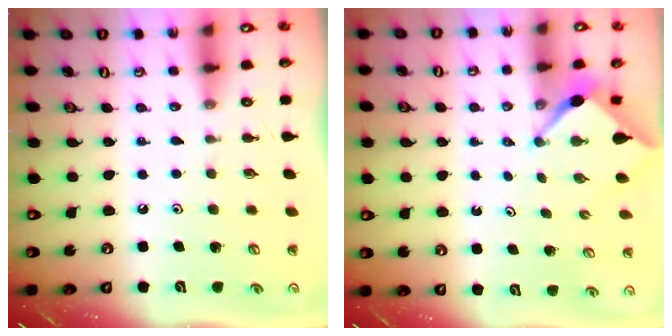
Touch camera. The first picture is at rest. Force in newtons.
{"total": 2.4, "press": 2.4, "slide": 0.2}